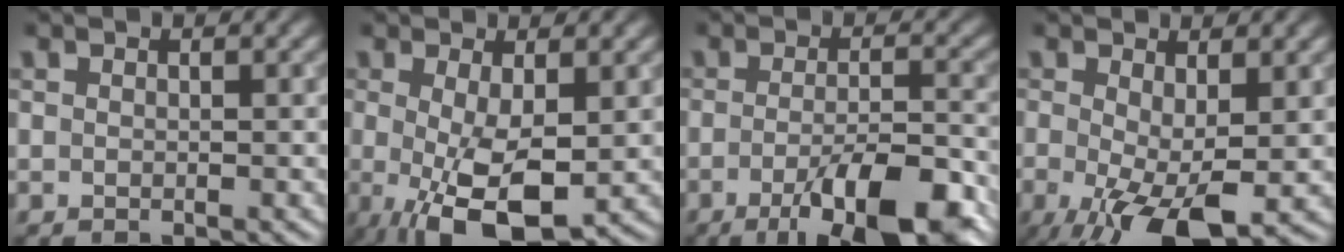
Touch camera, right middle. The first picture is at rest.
{"total": 6.9, "force": [-1.0, 2.7, 6.3], "torque": [-0.122, -0.018, -0.011]}
{"total": 9.8, "force": [-5.1, 2.8, 7.9], "torque": [-0.116, -0.013, -0.078]}
{"total": 8.3, "force": [-2.4, 3.6, 7.1], "torque": [-0.139, -0.023, -0.034]}